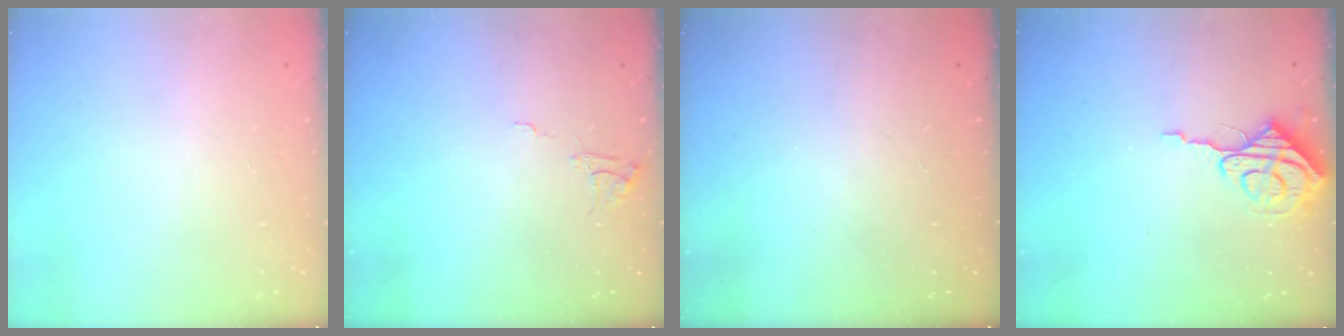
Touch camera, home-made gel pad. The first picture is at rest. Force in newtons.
{"total": 4.6, "press": 4.6, "slide": 0.4}
{"total": 0.0}
{"total": 7.9, "press": 7.9, "slide": 0.6}